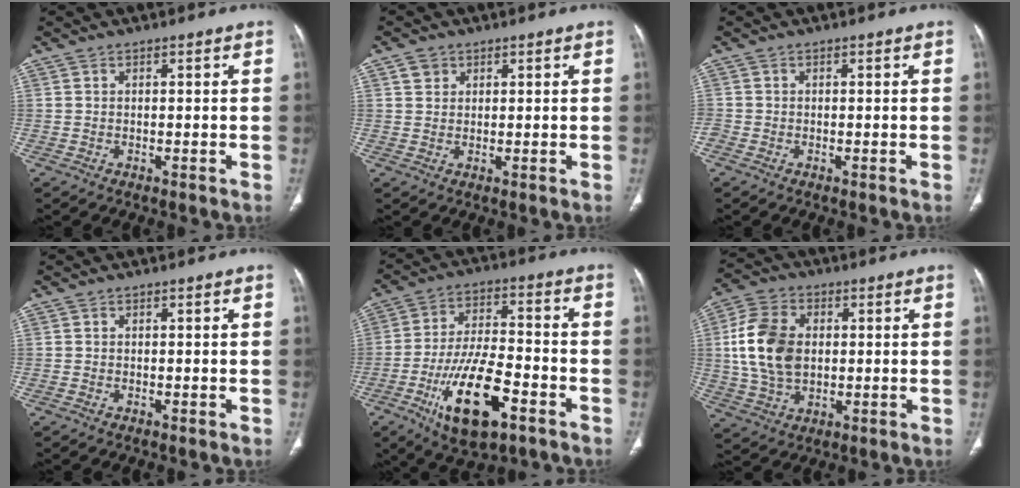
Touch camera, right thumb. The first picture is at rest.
{"total": 2.4, "force": [1.2, 1.9, 0.6], "torque": [0.000, -0.004, 0.019]}
{"total": 0.7, "force": [-0.4, 0.4, 0.4], "torque": [-0.014, -0.004, -0.016]}
{"total": 0.0}
{"total": 16.5, "force": [-7.5, 6.7, 13.1], "torque": [-0.232, 0.028, -0.123]}
{"total": 13.5, "force": [1.3, 9.2, 9.7], "torque": [-0.182, 0.005, 0.025]}